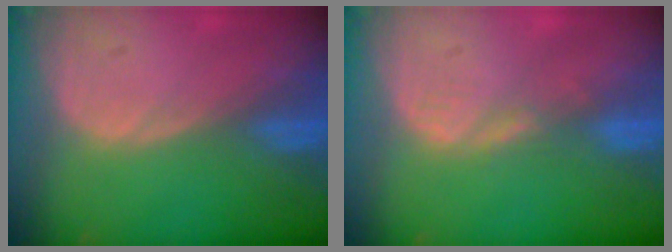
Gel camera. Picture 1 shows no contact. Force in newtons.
{"total": 1.6, "press": 1.6, "slide": 0.2}